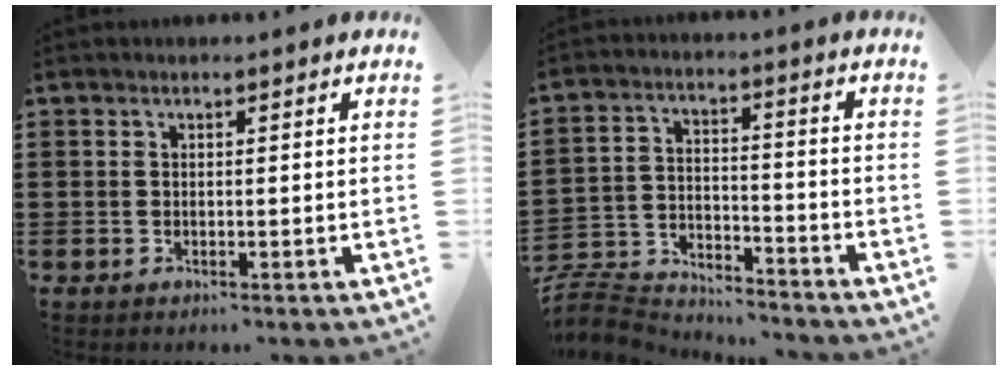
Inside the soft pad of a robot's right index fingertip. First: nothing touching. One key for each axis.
{"total": 6.8, "fx": -6.6, "fy": 1.6, "fz": 0.8, "tx": -0.034, "ty": 0.010, "tz": -0.136}